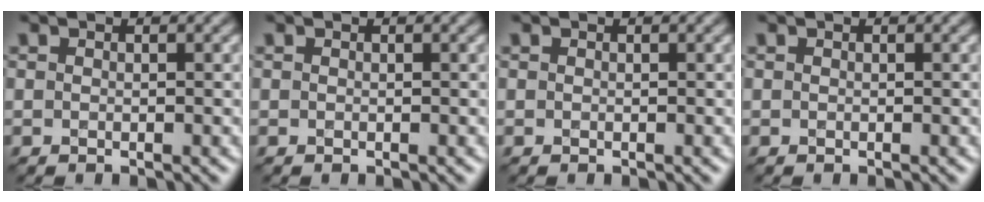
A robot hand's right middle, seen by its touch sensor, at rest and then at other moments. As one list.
[{"total": 0.0}, {"total": 0.0}, {"total": 0.0}]